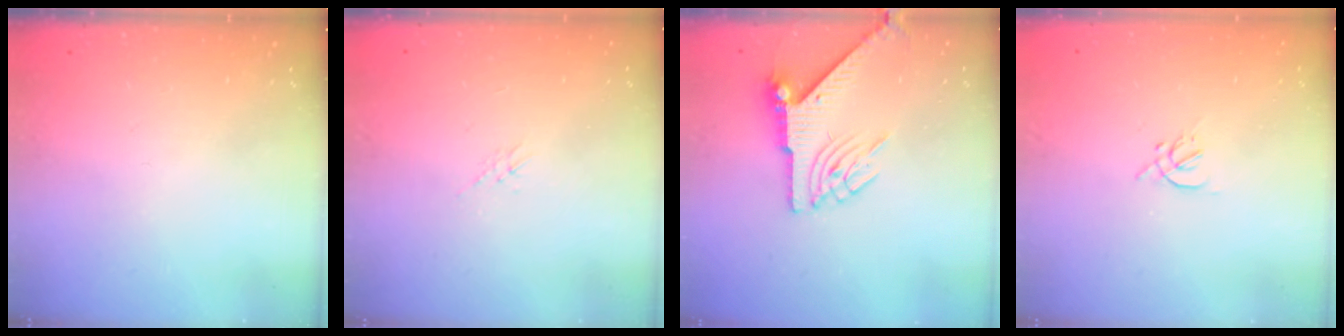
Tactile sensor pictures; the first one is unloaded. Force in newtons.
{"total": 1.7, "press": 1.6, "slide": 0.4}
{"total": 6.5, "press": 6.4, "slide": 1.0}
{"total": 1.7, "press": 1.7, "slide": 0.5}